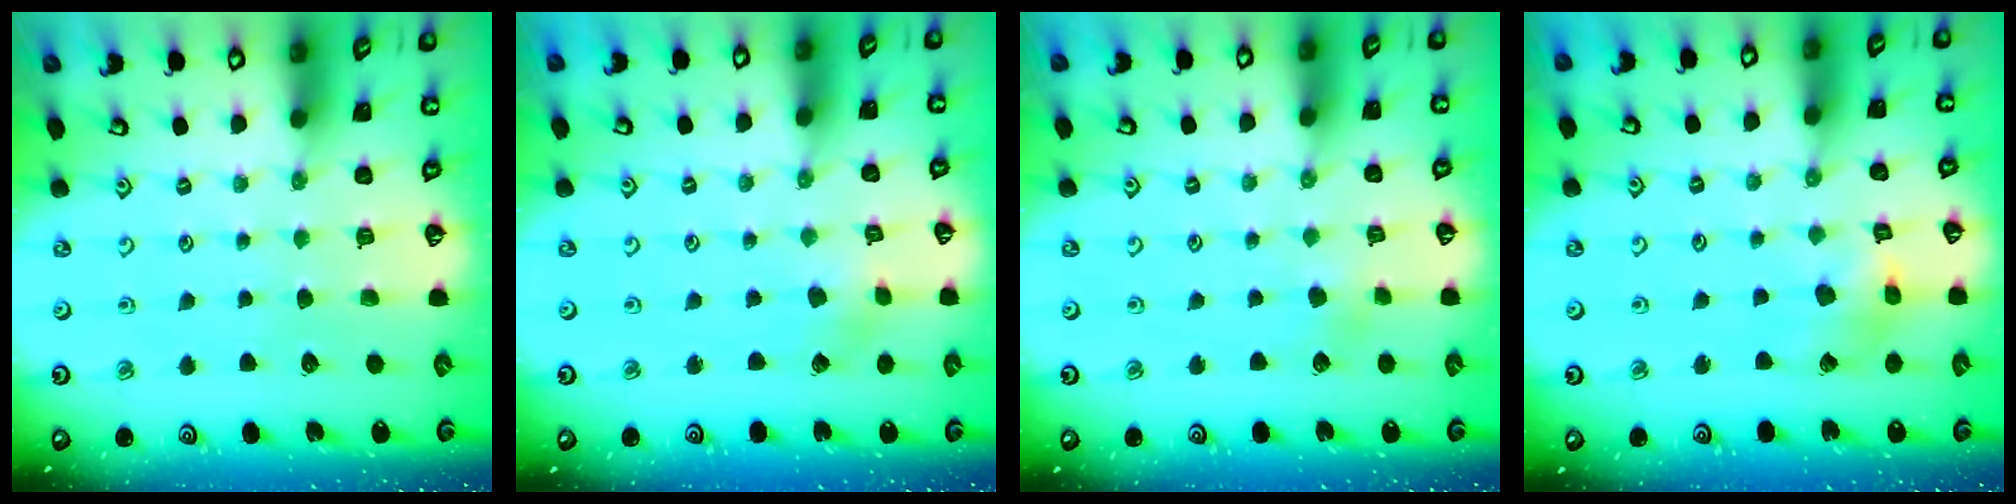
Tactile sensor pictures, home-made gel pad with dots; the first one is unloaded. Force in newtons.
{"total": 1.7, "press": 1.7, "slide": 0.2}
{"total": 2.9, "press": 2.8, "slide": 0.9}
{"total": 6.8, "press": 6.8, "slide": 0.7}